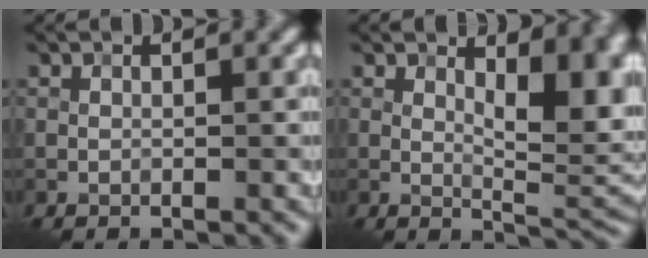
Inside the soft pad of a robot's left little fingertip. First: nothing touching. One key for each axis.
{"total": 7.5, "fx": 1.6, "fy": 3.2, "fz": 6.6, "tx": -0.091, "ty": -0.003, "tz": 0.030}